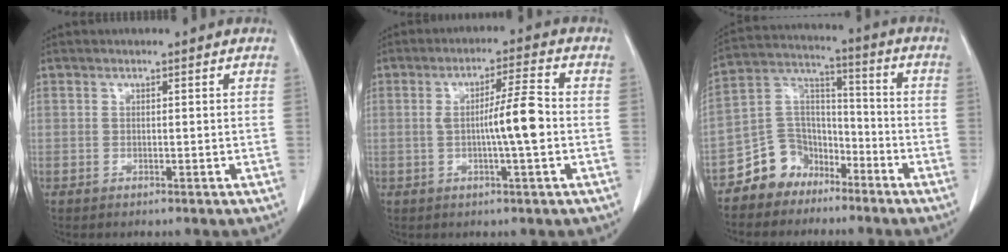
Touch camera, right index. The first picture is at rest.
{"total": 6.9, "force": [-0.7, -0.2, 6.9], "torque": [-0.112, 0.005, -0.014]}
{"total": 9.2, "force": [-6.4, 6.4, 1.5], "torque": [-0.029, 0.047, -0.117]}